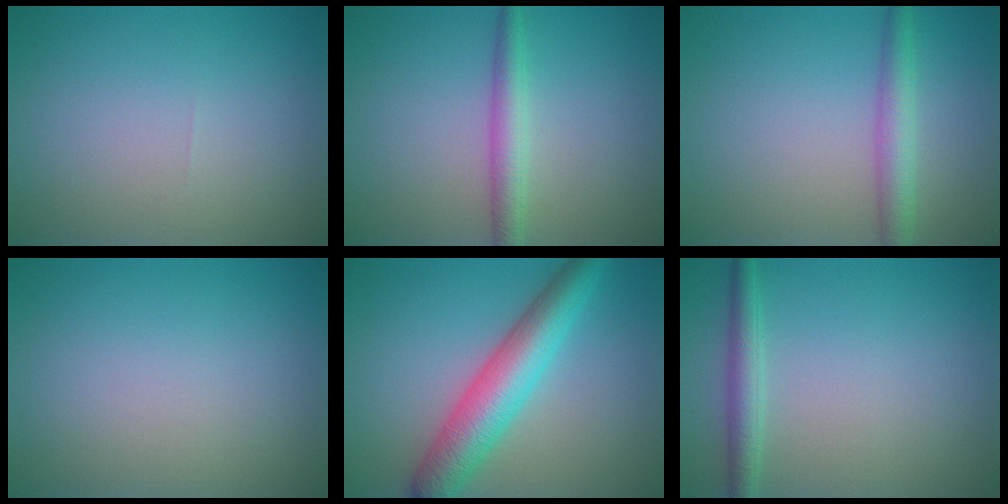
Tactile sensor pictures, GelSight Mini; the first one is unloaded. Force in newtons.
{"total": 2.7, "press": 2.7, "slide": 0.1}
{"total": 3.1, "press": 3.1, "slide": 0.1}
{"total": 0.0}
{"total": 6.7, "press": 6.7, "slide": 0.2}
{"total": 2.4, "press": 2.4, "slide": 0.1}